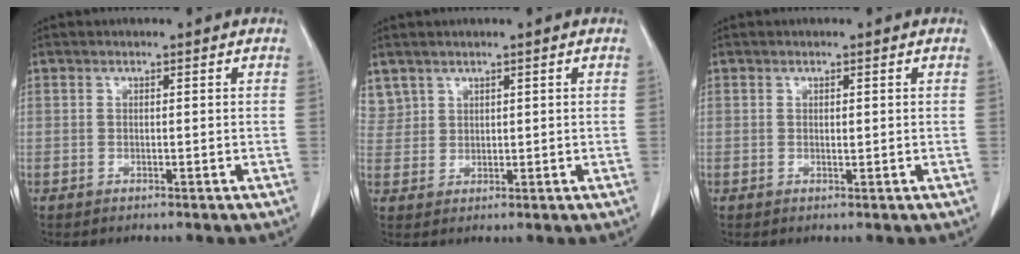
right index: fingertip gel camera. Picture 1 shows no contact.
{"total": 3.2, "force": [2.4, 2.1, 0.0], "torque": [0.008, 0.006, 0.050]}
{"total": 0.7, "force": [0.1, 0.3, 0.6], "torque": [-0.010, -0.001, 0.002]}